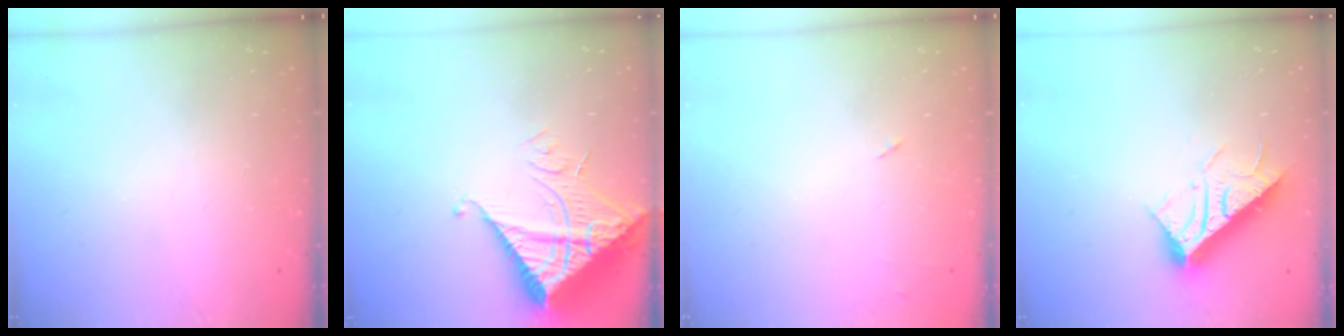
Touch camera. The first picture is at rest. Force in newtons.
{"total": 11.5, "press": 11.5, "slide": 1.2}
{"total": 4.6, "press": 4.6, "slide": 0.6}
{"total": 17.0, "press": 17.0, "slide": 0.3}